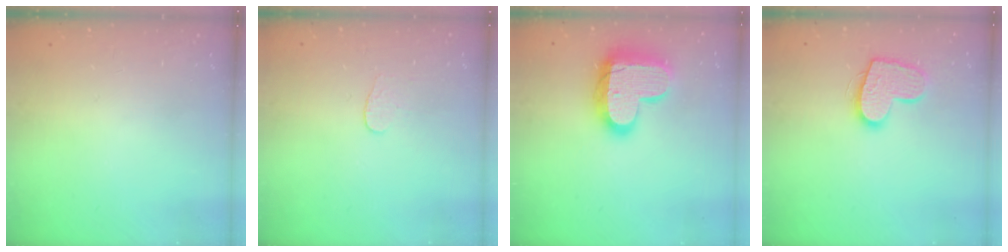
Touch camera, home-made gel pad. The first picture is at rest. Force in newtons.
{"total": 3.2, "press": 3.2, "slide": 0.3}
{"total": 18.0, "press": 18.0, "slide": 1.3}
{"total": 13.3, "press": 13.3, "slide": 0.9}